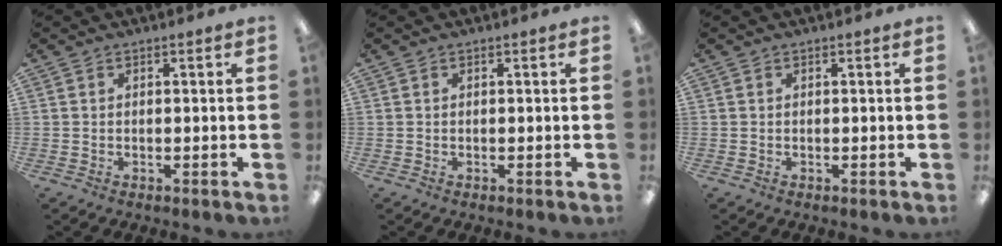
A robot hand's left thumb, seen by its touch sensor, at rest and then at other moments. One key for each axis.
{"total": 0.0}
{"total": 0.0}